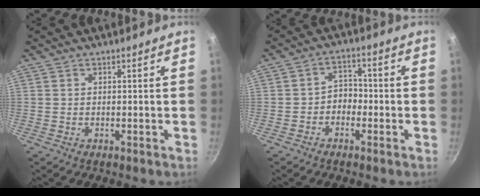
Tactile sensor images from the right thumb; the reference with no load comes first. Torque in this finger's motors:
{"motor_torque": [-0.14, 0.16, 0.05, 0.12, 0.06]}